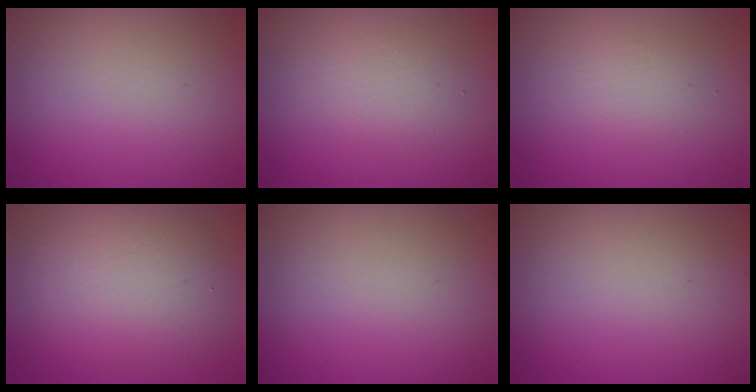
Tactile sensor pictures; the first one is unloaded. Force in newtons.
{"total": 2.6, "press": 2.6, "slide": 0.1}
{"total": 1.6, "press": 1.6, "slide": 0.1}
{"total": 5.3, "press": 5.3, "slide": 0.6}
{"total": 0.0}
{"total": 0.0}